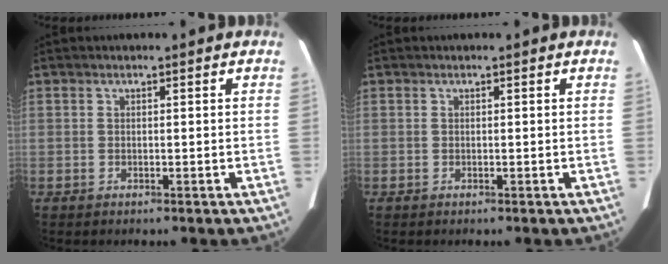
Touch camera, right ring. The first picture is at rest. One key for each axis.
{"total": 0.0}